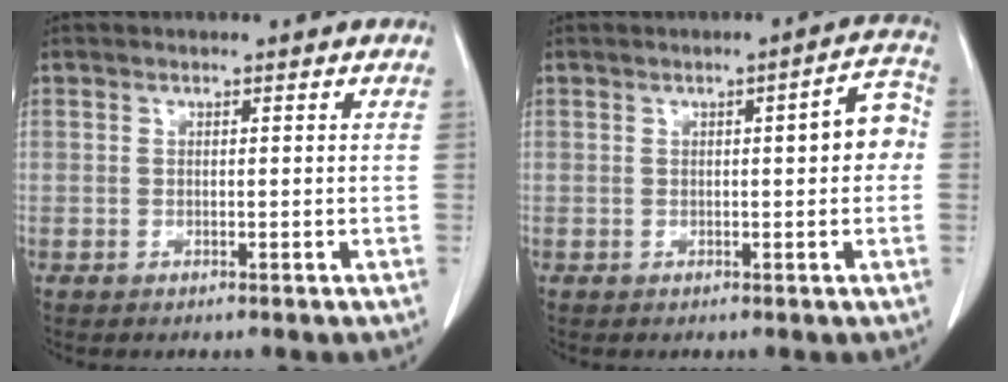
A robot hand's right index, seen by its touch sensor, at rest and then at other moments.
{"total": 4.9, "force": [0.2, 1.1, 4.7], "torque": [-0.055, 0.018, -0.003]}